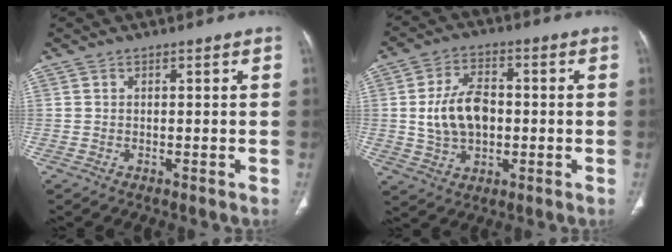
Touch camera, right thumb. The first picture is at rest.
{"total": 10.8, "force": [-0.1, 7.1, 8.2], "torque": [-0.135, 0.011, 0.000]}